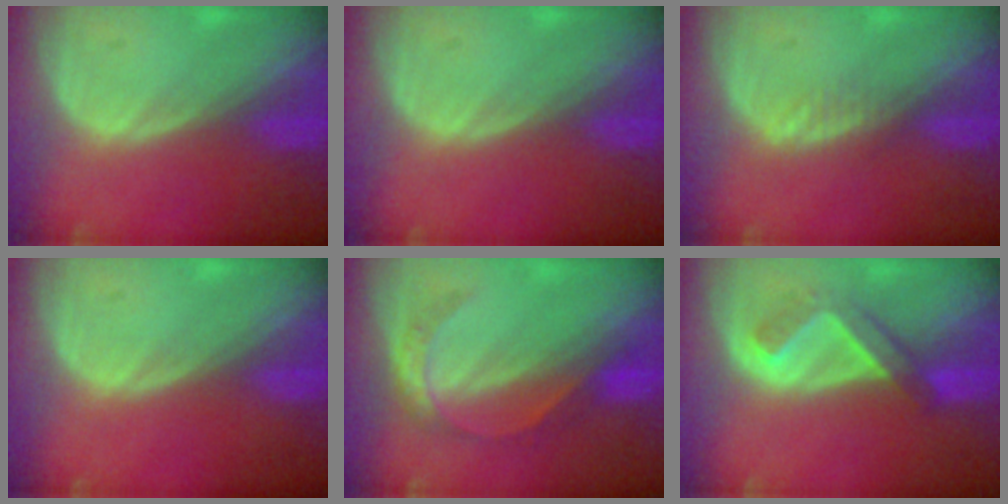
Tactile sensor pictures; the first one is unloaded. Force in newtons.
{"total": 0.0}
{"total": 1.6, "press": 1.6, "slide": 0.1}
{"total": 0.0}
{"total": 4.4, "press": 4.4, "slide": 0.5}
{"total": 5.2, "press": 4.7, "slide": 2.3}